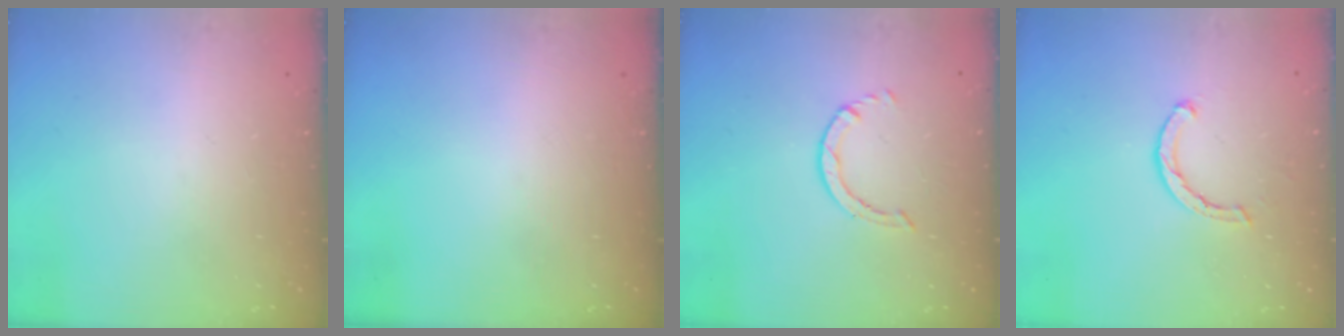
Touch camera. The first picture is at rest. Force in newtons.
{"total": 0.0}
{"total": 0.6, "press": 0.6, "slide": 0.1}
{"total": 2.1, "press": 2.1, "slide": 0.1}